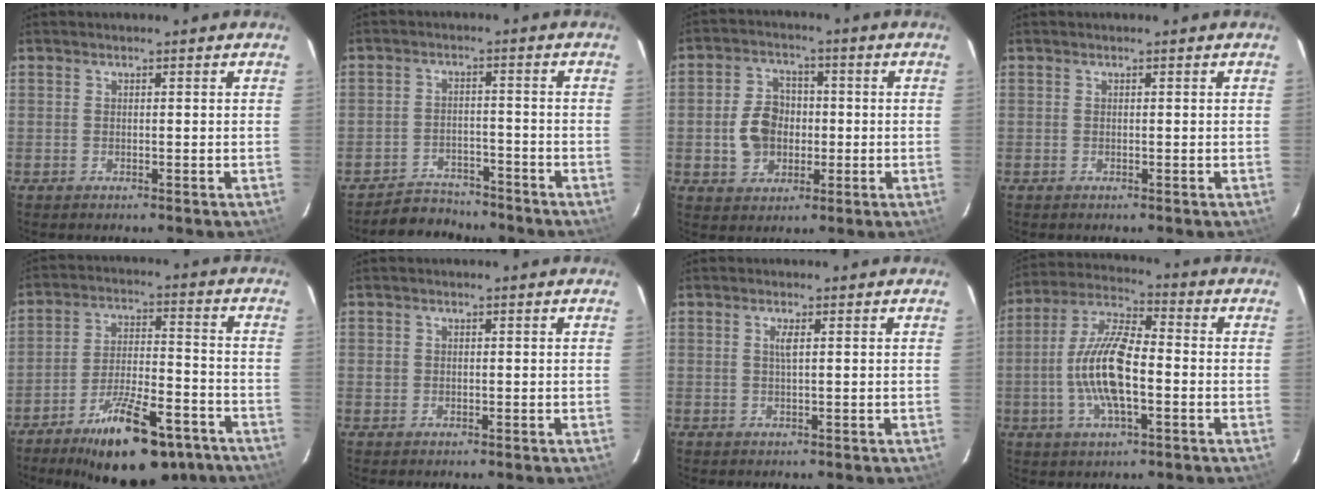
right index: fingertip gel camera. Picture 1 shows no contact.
{"total": 7.1, "force": [-6.4, 3.1, 0.4], "torque": [-0.027, 0.013, -0.090]}
{"total": 8.1, "force": [-0.9, 6.5, 4.7], "torque": [-0.097, 0.023, -0.007]}
{"total": 0.0}
{"total": 19.4, "force": [-13.5, 6.6, 12.3], "torque": [-0.207, -0.011, -0.197]}
{"total": 1.0, "force": [0.0, 1.0, 0.2], "torque": [-0.003, 0.003, 0.000]}
{"total": 1.4, "force": [0.5, 0.1, 1.4], "torque": [-0.027, 0.000, 0.008]}
{"total": 13.2, "force": [-2.5, 4.5, 12.2], "torque": [-0.252, 0.005, -0.051]}